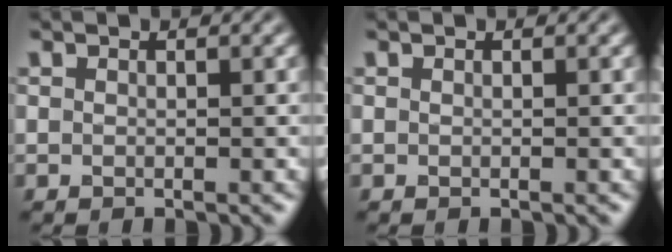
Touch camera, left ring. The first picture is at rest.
{"total": 0.0}